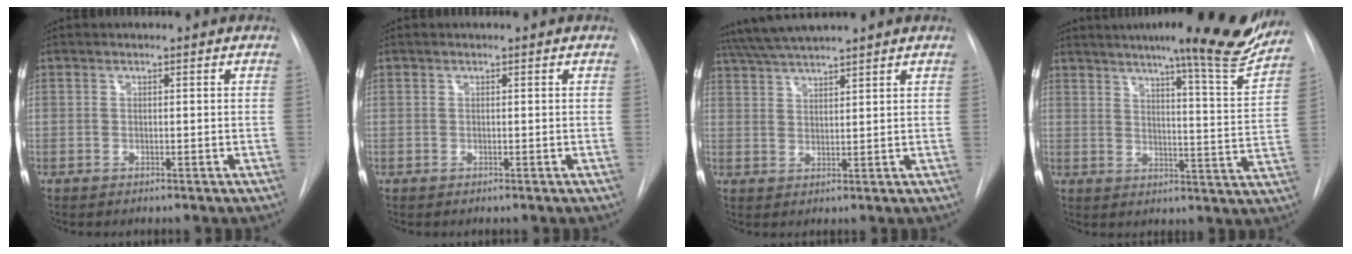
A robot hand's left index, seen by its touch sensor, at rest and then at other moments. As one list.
[{"total": 0.0}, {"total": 7.2, "force": [6.4, -0.8, 3.1], "torque": [-0.063, 0.029, 0.115]}, {"total": 19.5, "force": [16.6, 0.5, 10.2], "torque": [-0.136, -0.050, 0.203]}]